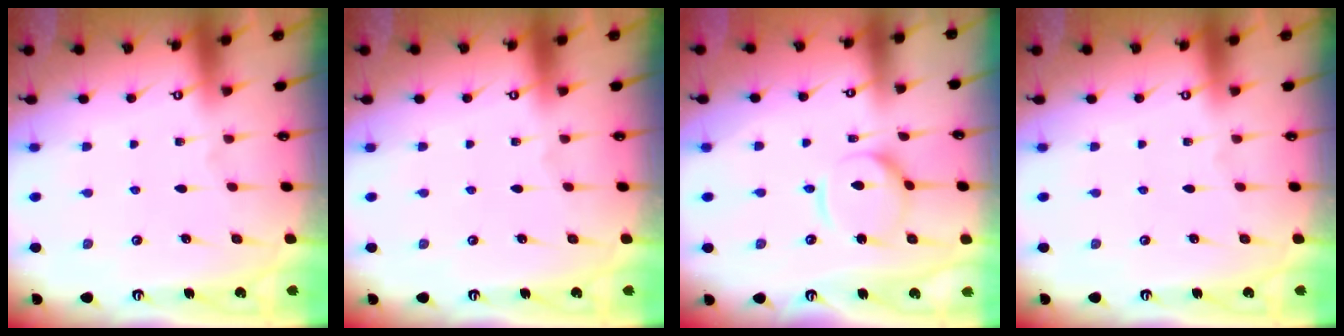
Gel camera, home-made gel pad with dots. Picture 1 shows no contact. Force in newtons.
{"total": 0.0}
{"total": 9.0, "press": 9.0, "slide": 0.9}
{"total": 0.0}